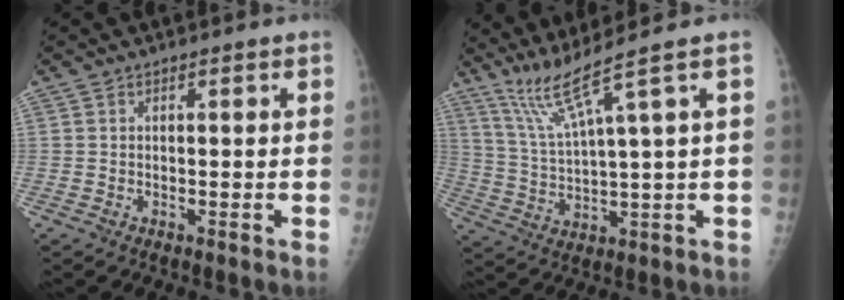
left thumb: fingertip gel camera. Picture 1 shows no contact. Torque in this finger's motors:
{"motor_torque": [-0.03, -0.16, 0.70, -0.46, -0.01]}